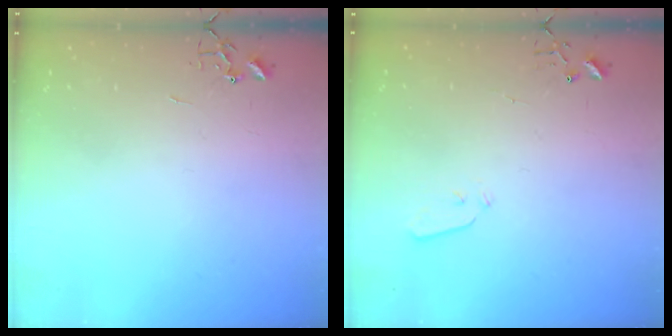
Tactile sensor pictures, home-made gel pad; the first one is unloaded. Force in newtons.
{"total": 3.6, "press": 3.6, "slide": 0.5}